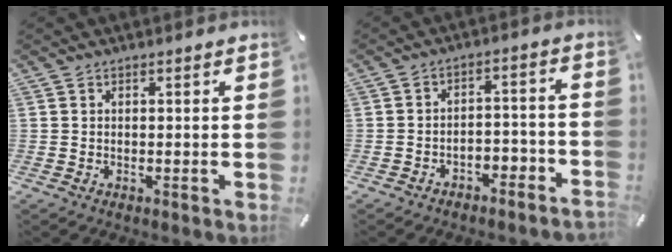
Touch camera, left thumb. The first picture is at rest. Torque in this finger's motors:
{"motor_torque": [1.24, 1.28, 0.20, 0.14, -0.01]}